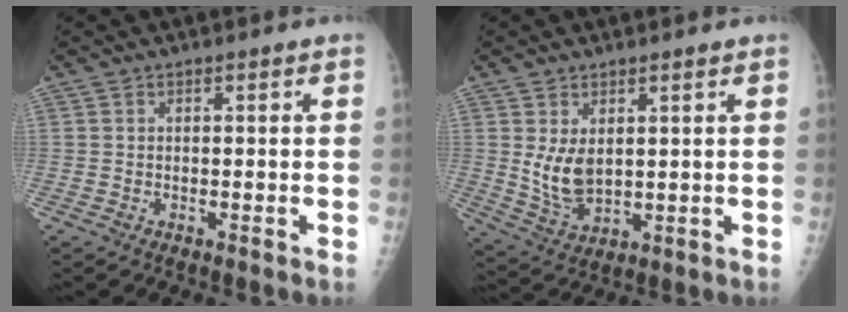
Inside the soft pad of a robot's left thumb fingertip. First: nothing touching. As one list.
[{"total": 6.8, "force": [1.8, 4.1, 5.2], "torque": [-0.085, -0.024, 0.049]}]